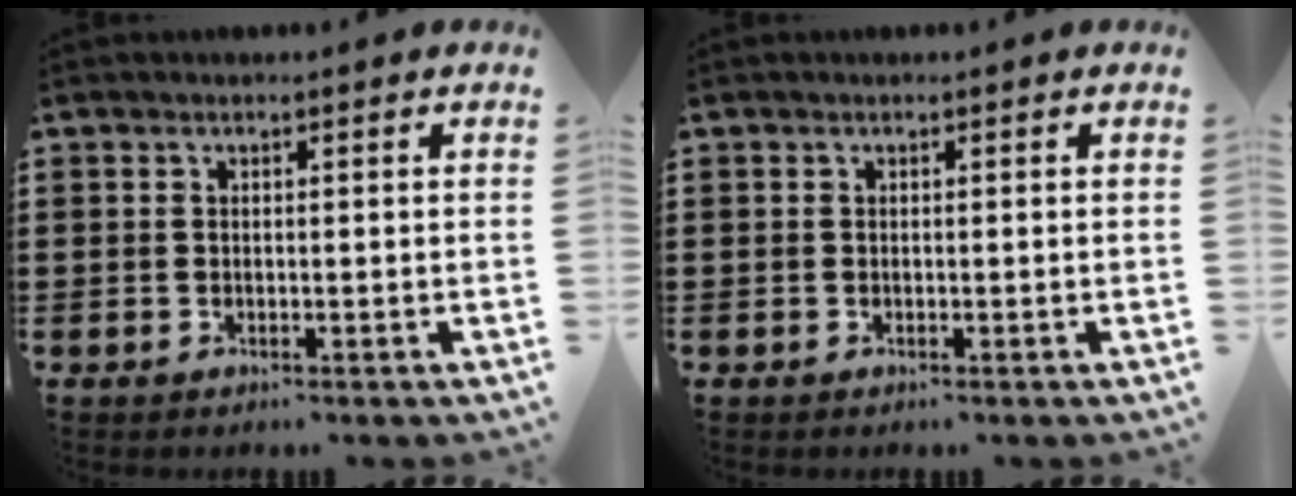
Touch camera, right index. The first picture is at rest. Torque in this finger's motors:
{"motor_torque": [-0.08, 0.02, 0.00, 0.00]}